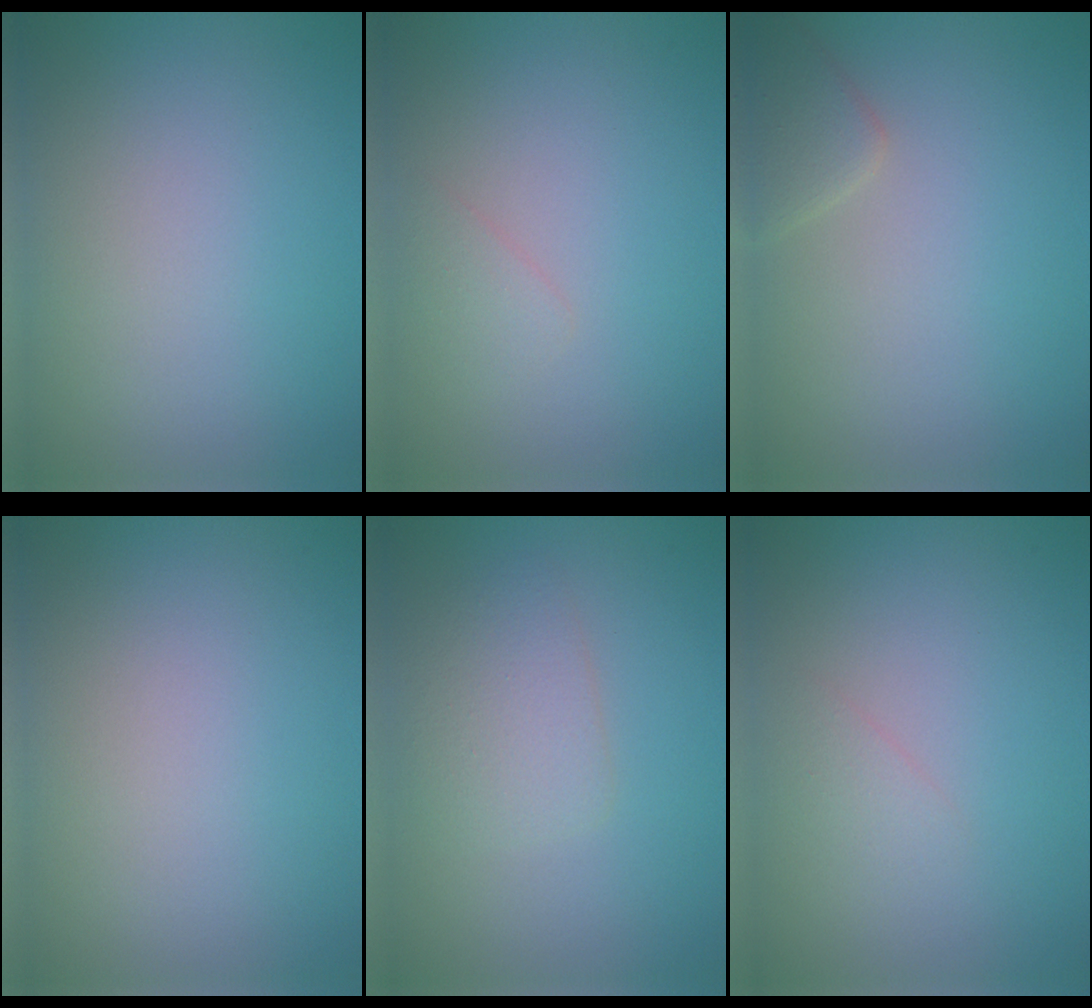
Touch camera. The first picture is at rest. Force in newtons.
{"total": 0.9, "press": 0.9, "slide": 0.0}
{"total": 2.2, "press": 2.2, "slide": 0.1}
{"total": 0.0}
{"total": 2.5, "press": 2.5, "slide": 0.1}
{"total": 0.8, "press": 0.8, "slide": 0.0}